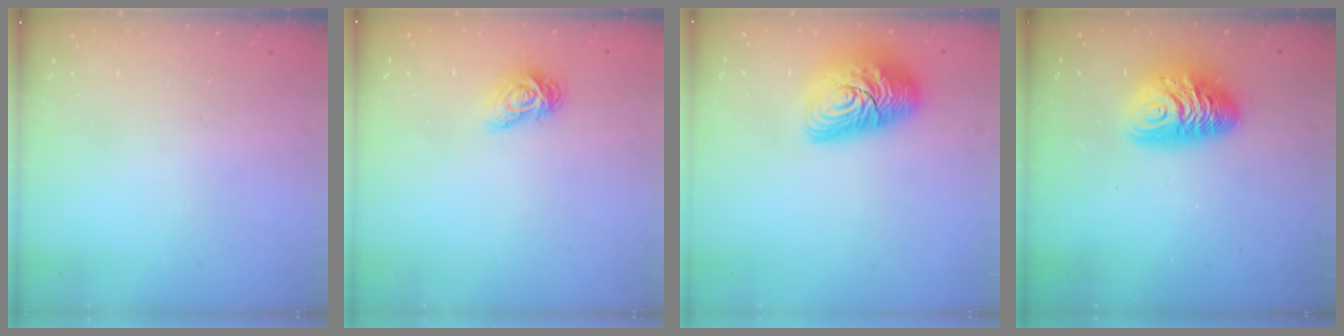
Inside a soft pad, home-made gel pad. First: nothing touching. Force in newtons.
{"total": 6.3, "press": 6.3, "slide": 0.1}
{"total": 14.7, "press": 14.6, "slide": 1.0}
{"total": 11.0, "press": 11.0, "slide": 0.9}